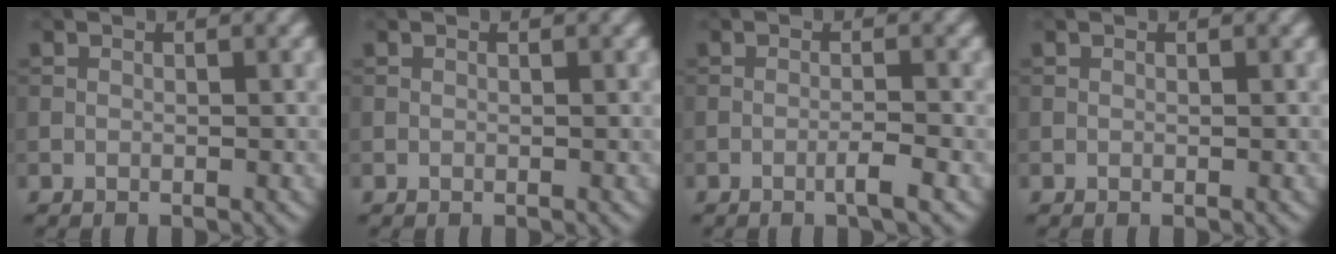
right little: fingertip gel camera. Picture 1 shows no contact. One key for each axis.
{"total": 0.0}
{"total": 1.9, "fx": -0.9, "fy": 0.2, "fz": 1.6, "tx": -0.022, "ty": 0.007, "tz": -0.021}
{"total": 0.0}